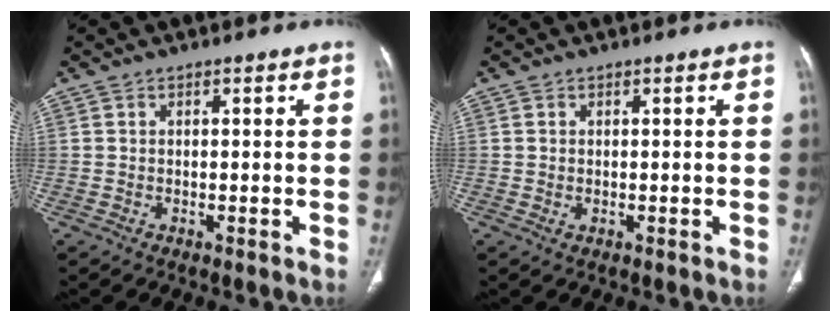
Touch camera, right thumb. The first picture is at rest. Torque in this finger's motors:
{"motor_torque": [-0.35, 0.11, 0.08, 0.51, 0.01]}